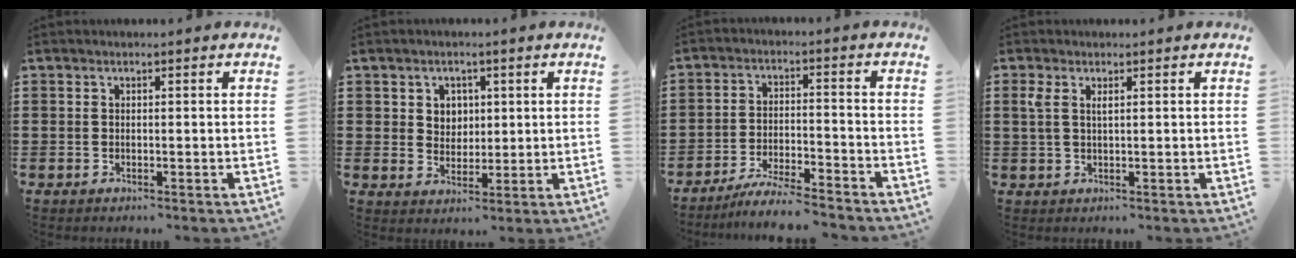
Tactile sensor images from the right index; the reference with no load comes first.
{"total": 3.2, "force": [1.3, 2.9, 0.7], "torque": [-0.019, 0.009, 0.019]}
{"total": 5.3, "force": [-5.1, -0.2, 1.5], "torque": [-0.033, -0.007, -0.101]}
{"total": 1.8, "force": [0.8, 0.8, 1.4], "torque": [-0.031, 0.005, 0.013]}